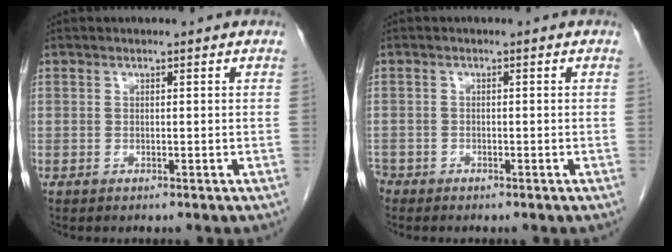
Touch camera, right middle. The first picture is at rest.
{"total": 2.3, "force": [-1.9, 1.2, 0.3], "torque": [-0.011, 0.000, -0.036]}